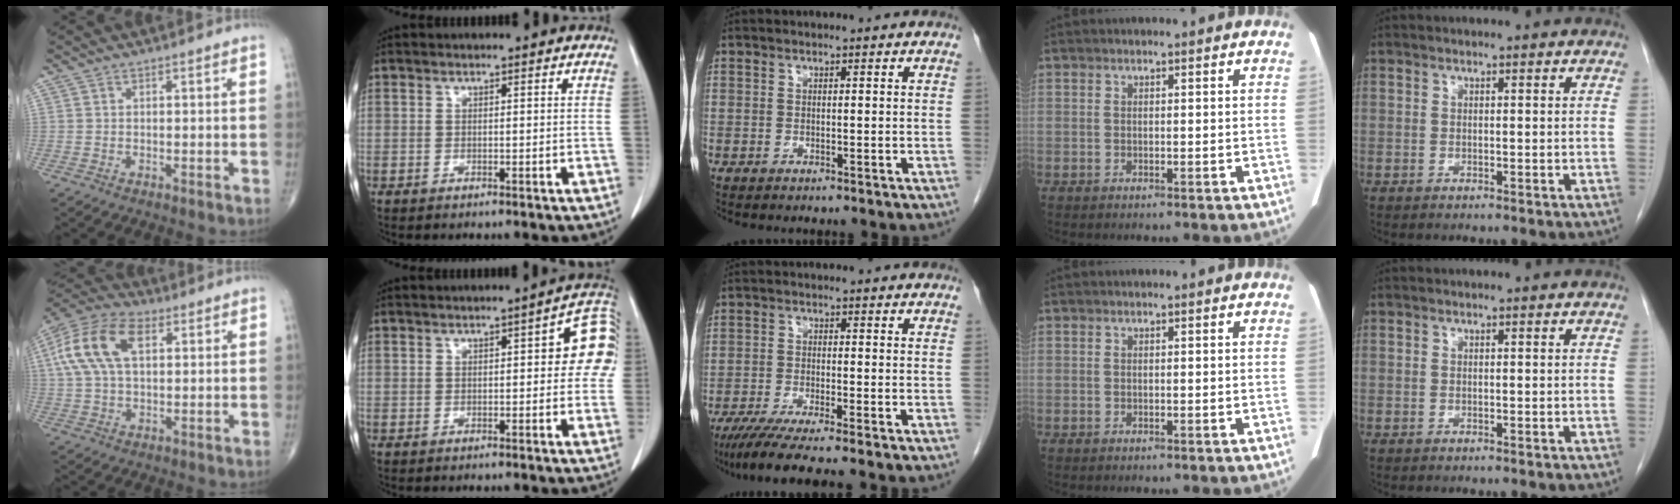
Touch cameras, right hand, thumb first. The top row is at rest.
{"thumb": {"total": 14.4, "force": [4.0, 8.0, 11.2], "torque": [-0.230, 0.022, 0.069]}, "index": {"total": 7.2, "force": [1.2, 2.6, 6.6], "torque": [-0.063, 0.028, 0.006]}, "middle": {"total": 8.7, "force": [-7.1, -0.5, 5.0], "torque": [-0.074, -0.026, -0.113]}}